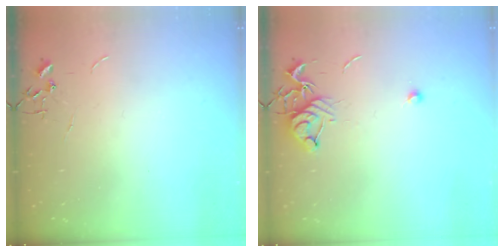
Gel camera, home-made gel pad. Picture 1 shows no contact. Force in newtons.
{"total": 8.0, "press": 7.9, "slide": 0.9}